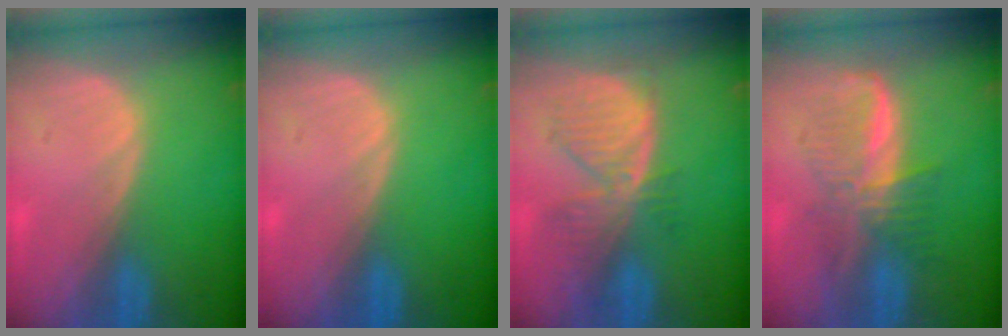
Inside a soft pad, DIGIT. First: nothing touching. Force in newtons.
{"total": 0.0}
{"total": 7.2, "press": 6.5, "slide": 3.1}
{"total": 6.1, "press": 6.1, "slide": 0.1}